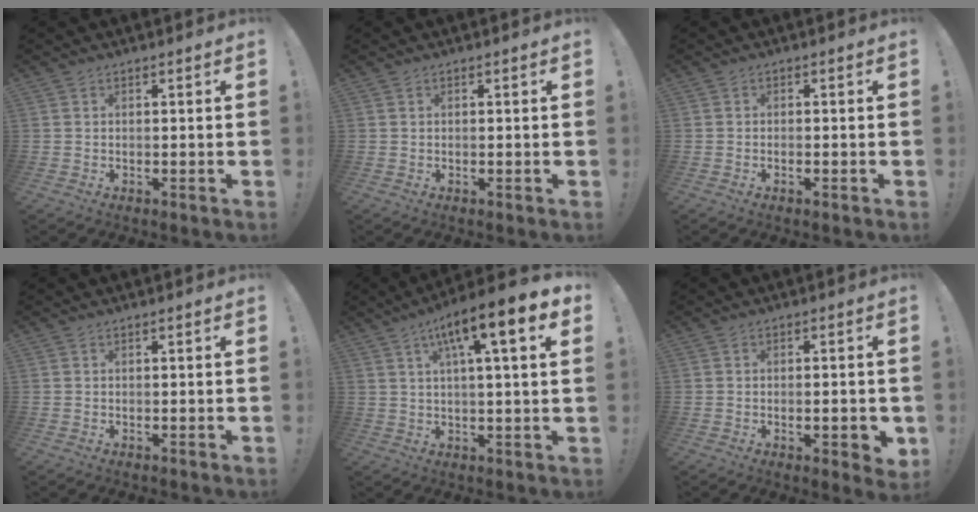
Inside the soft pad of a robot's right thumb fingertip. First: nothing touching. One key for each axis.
{"total": 0.0}
{"total": 1.1, "fx": -0.7, "fy": 0.2, "fz": 0.9, "tx": -0.016, "ty": 0.000, "tz": -0.012}
{"total": 0.0}
{"total": 12.3, "fx": 5.0, "fy": 1.9, "fz": 11.1, "tx": -0.180, "ty": -0.017, "tz": 0.072}
{"total": 4.0, "fx": -0.9, "fy": 1.2, "fz": 3.7, "tx": -0.047, "ty": 0.000, "tz": -0.012}